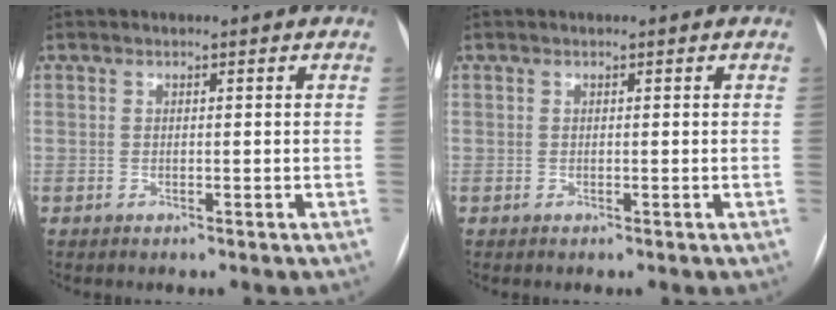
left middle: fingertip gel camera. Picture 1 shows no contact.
{"total": 0.0}